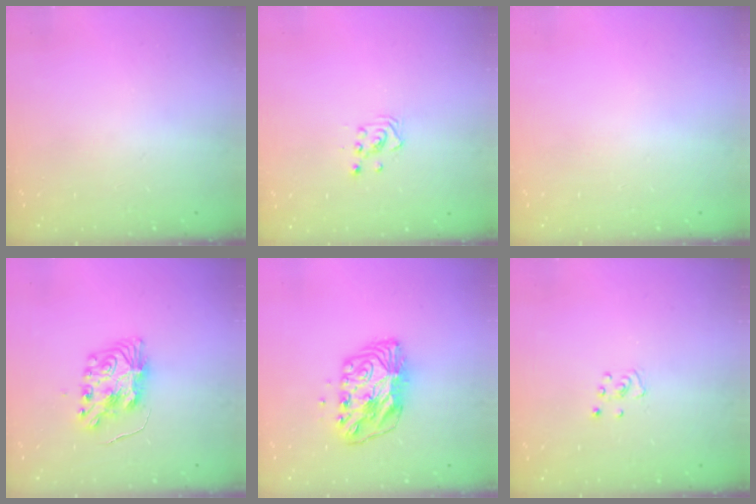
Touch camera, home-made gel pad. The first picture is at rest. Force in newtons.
{"total": 3.1, "press": 3.1, "slide": 0.2}
{"total": 0.0}
{"total": 9.0, "press": 9.0, "slide": 0.9}
{"total": 9.6, "press": 9.5, "slide": 1.0}
{"total": 3.3, "press": 3.3, "slide": 0.3}